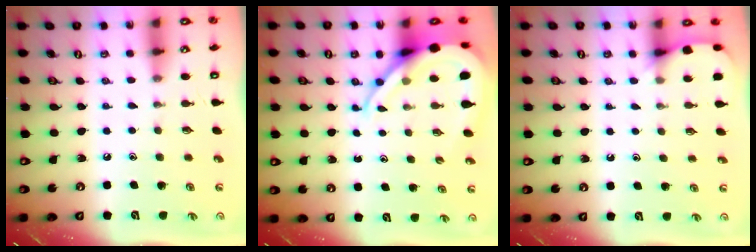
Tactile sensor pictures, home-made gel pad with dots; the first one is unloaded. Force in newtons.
{"total": 10.9, "press": 10.8, "slide": 0.9}
{"total": 5.3, "press": 5.3, "slide": 0.4}